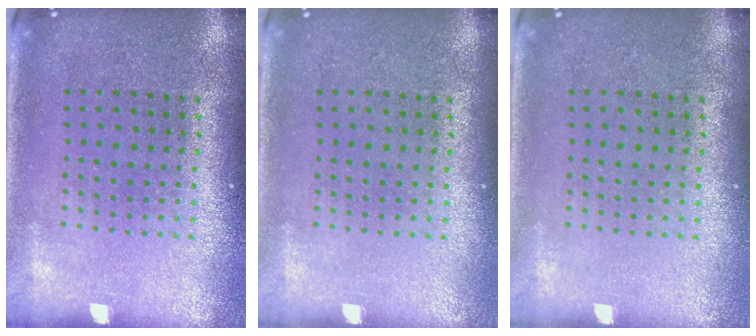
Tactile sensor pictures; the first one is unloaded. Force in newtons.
{"total": 0.0}
{"total": 0.0}